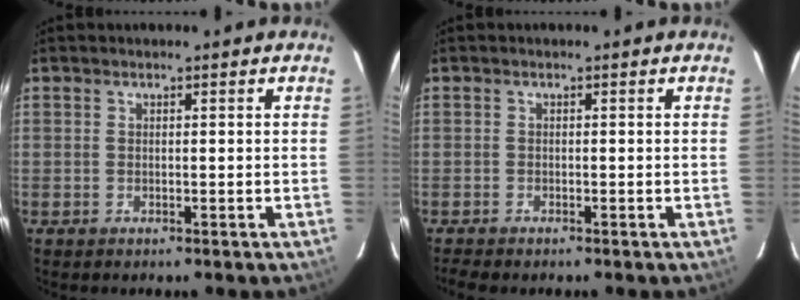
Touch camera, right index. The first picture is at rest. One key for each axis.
{"total": 2.7, "fx": -2.4, "fy": 0.6, "fz": 1.2, "tx": -0.031, "ty": -0.015, "tz": -0.044}